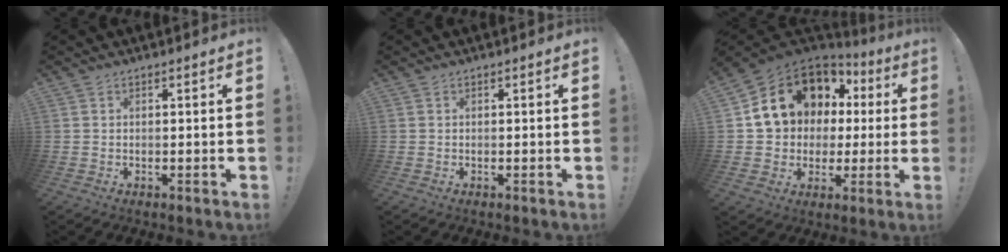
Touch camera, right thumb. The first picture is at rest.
{"total": 0.0}
{"total": 15.9, "force": [6.1, 12.7, 7.3], "torque": [-0.111, -0.029, 0.136]}